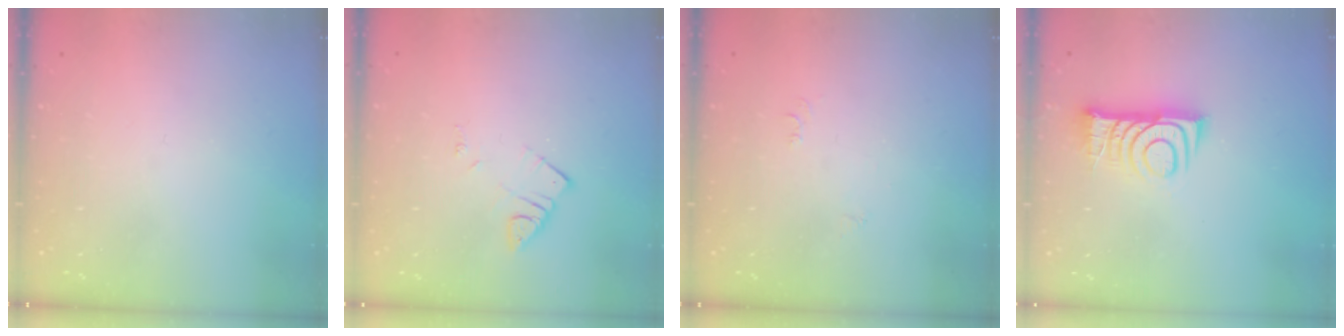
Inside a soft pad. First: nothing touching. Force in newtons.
{"total": 3.5, "press": 3.5, "slide": 0.4}
{"total": 4.0, "press": 4.0, "slide": 0.6}
{"total": 10.8, "press": 10.8, "slide": 0.9}